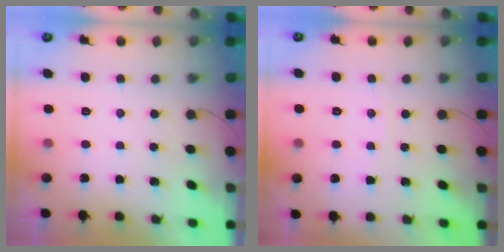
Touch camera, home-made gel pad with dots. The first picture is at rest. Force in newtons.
{"total": 1.6, "press": 1.6, "slide": 0.2}